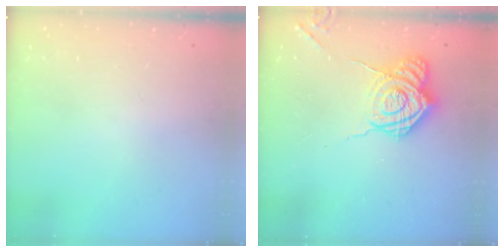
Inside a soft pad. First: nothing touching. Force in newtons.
{"total": 12.2, "press": 12.1, "slide": 0.8}